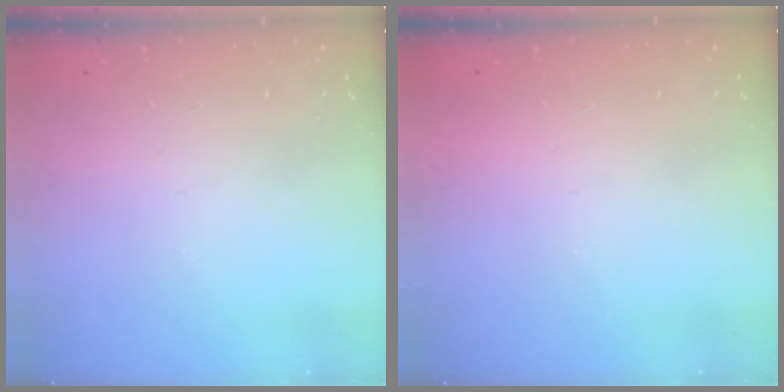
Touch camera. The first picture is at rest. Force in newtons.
{"total": 1.6, "press": 1.5, "slide": 0.1}